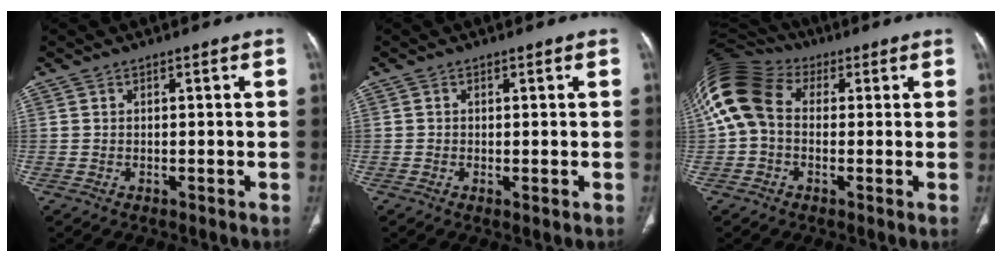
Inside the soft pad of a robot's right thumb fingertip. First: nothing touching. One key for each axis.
{"total": 0.7, "fx": -0.2, "fy": 0.3, "fz": 0.7, "tx": -0.015, "ty": -0.004, "tz": -0.003}
{"total": 14.3, "fx": 1.5, "fy": 10.6, "fz": 9.4, "tx": -0.203, "ty": 0.046, "tz": 0.020}